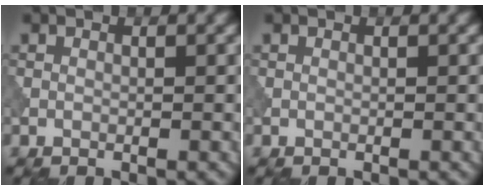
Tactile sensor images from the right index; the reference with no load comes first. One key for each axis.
{"total": 0.0}